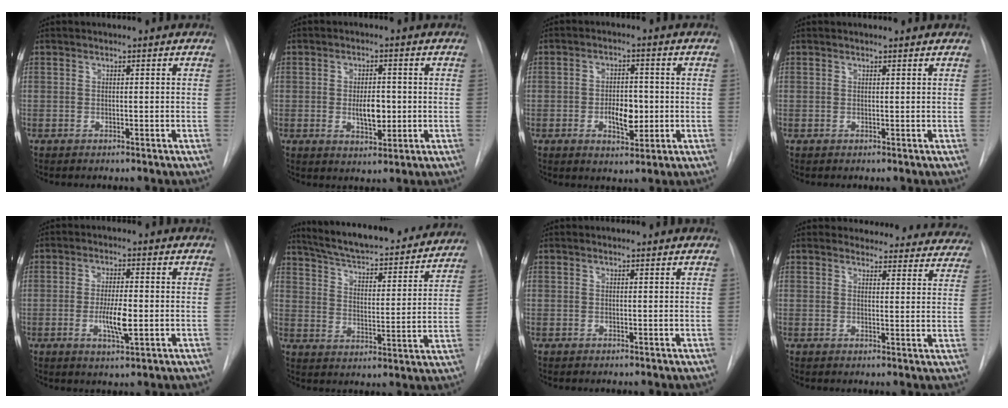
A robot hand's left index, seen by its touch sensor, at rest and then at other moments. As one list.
[{"total": 5.0, "force": [-1.3, 2.2, 4.3], "torque": [-0.068, -0.008, -0.012]}, {"total": 5.7, "force": [-1.9, 2.7, 4.6], "torque": [-0.074, -0.003, -0.022]}, {"total": 0.9, "force": [0.8, 0.2, 0.3], "torque": [-0.011, 0.007, 0.005]}, {"total": 5.6, "force": [-1.9, 1.0, 5.2], "torque": [-0.099, -0.014, -0.027]}, {"total": 27.1, "force": [24.1, 5.5, 11.1], "torque": [-0.177, -0.038, 0.314]}, {"total": 0.0}, {"total": 19.0, "force": [18.0, 5.6, 2.7], "torque": [-0.008, -0.055, 0.185]}]